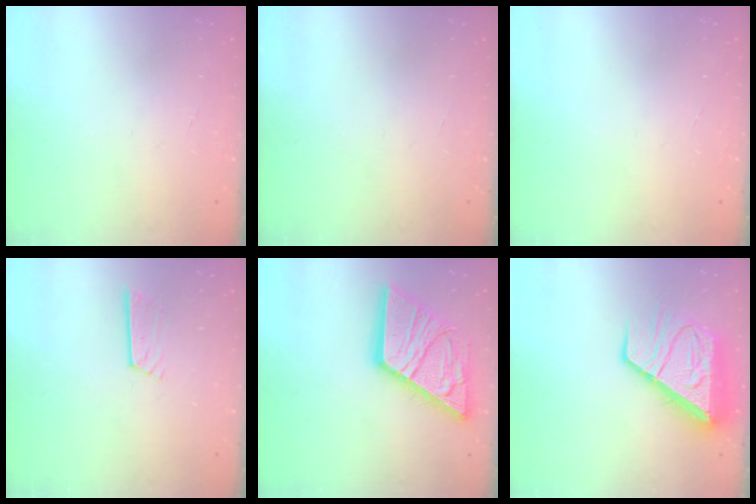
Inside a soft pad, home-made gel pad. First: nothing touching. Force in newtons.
{"total": 0.0}
{"total": 0.0}
{"total": 6.7, "press": 6.7, "slide": 0.5}
{"total": 19.4, "press": 19.3, "slide": 2.2}
{"total": 13.8, "press": 13.7, "slide": 1.6}